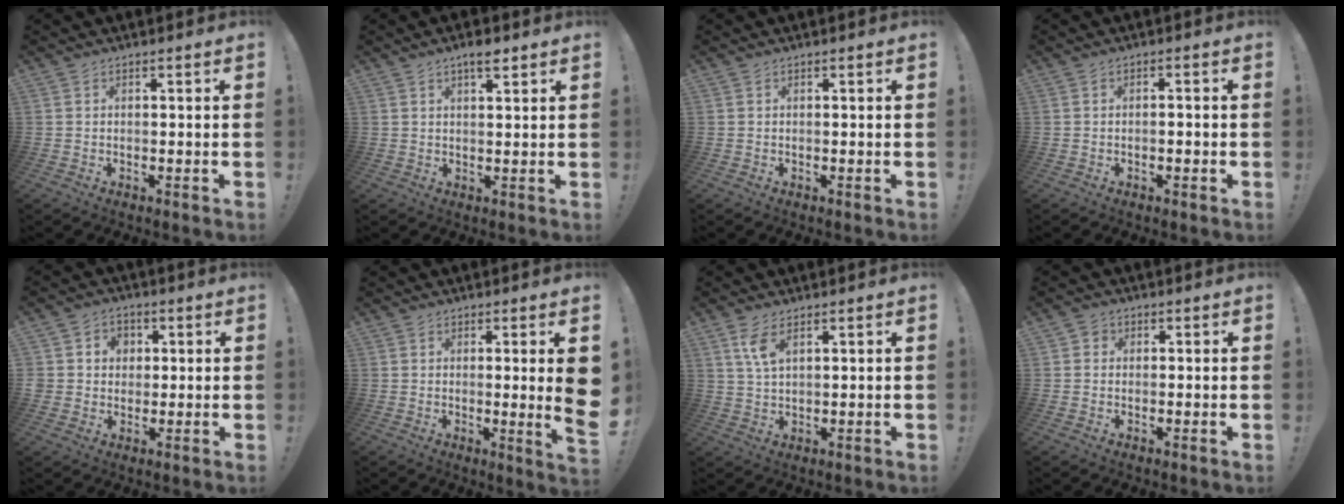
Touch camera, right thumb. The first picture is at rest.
{"total": 4.1, "force": [2.6, 1.1, 2.9], "torque": [-0.038, -0.014, 0.040]}
{"total": 0.0}
{"total": 1.6, "force": [-1.0, 0.4, 1.2], "torque": [-0.019, 0.005, -0.016]}
{"total": 5.5, "force": [0.9, 5.4, 0.9], "torque": [-0.011, -0.005, 0.018]}
{"total": 7.5, "force": [0.9, -0.4, 7.5], "torque": [-0.103, -0.023, 0.014]}
{"total": 5.4, "force": [2.9, 2.0, 4.2], "torque": [-0.070, -0.010, 0.050]}
{"total": 2.1, "force": [-0.1, 2.0, 0.8], "torque": [-0.009, 0.004, -0.002]}